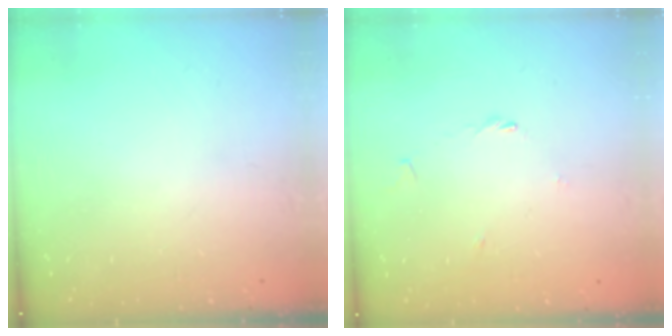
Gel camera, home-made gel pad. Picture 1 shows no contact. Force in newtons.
{"total": 1.2, "press": 1.1, "slide": 0.4}